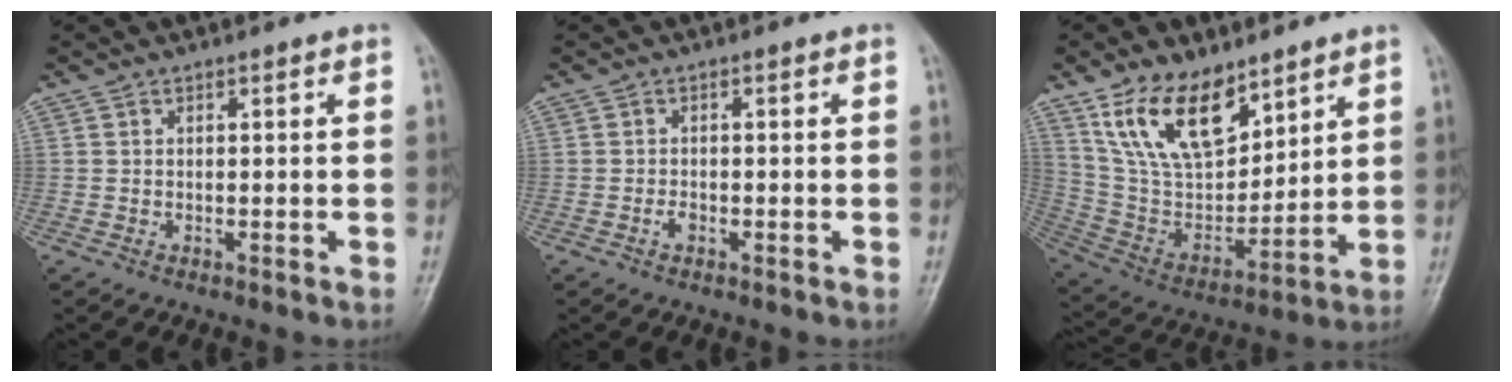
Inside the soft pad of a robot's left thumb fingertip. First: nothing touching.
{"total": 1.2, "force": [-0.6, 0.8, 0.8], "torque": [-0.014, 0.003, -0.013]}
{"total": 17.0, "force": [10.8, 8.6, 9.9], "torque": [-0.139, -0.054, 0.219]}